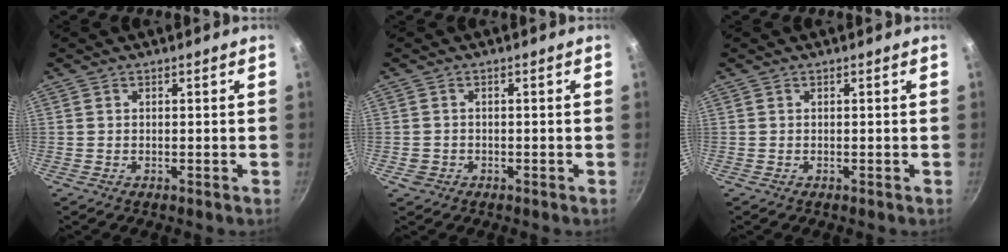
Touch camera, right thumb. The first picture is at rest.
{"total": 1.9, "force": [-0.7, 1.7, 0.6], "torque": [-0.009, 0.005, -0.006]}
{"total": 0.0}